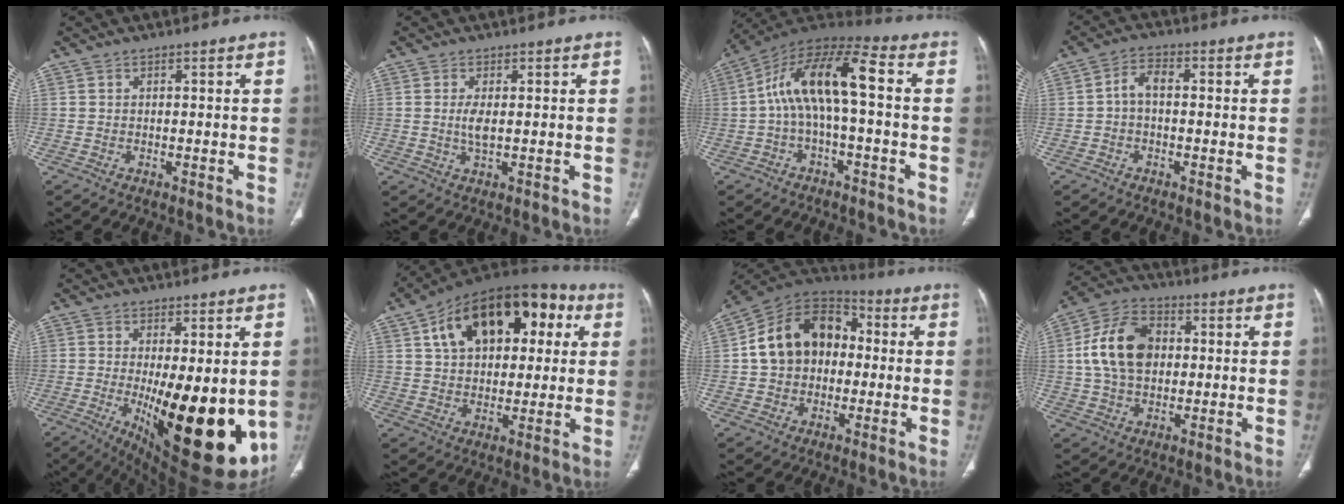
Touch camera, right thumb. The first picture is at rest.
{"total": 2.9, "force": [0.2, 1.0, 2.7], "torque": [-0.063, -0.006, 0.007]}
{"total": 13.7, "force": [0.0, 5.0, 12.7], "torque": [-0.235, 0.057, -0.008]}
{"total": 4.0, "force": [-0.3, 2.4, 3.2], "torque": [-0.053, 0.017, -0.013]}
{"total": 22.3, "force": [-3.5, 8.0, 20.5], "torque": [-0.246, -0.039, -0.022]}
{"total": 23.6, "force": [8.0, 14.0, 17.3], "torque": [-0.230, 0.028, 0.117]}
{"total": 17.2, "force": [1.1, 12.9, 11.3], "torque": [-0.156, 0.041, 0.007]}
{"total": 13.3, "force": [1.4, 9.2, 9.5], "torque": [-0.161, 0.016, 0.020]}